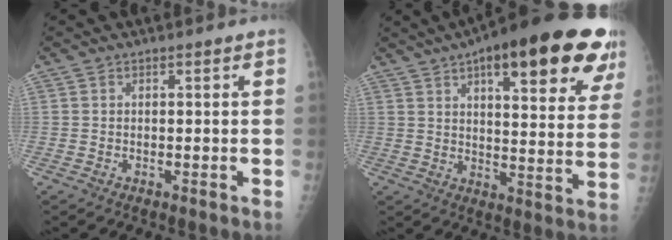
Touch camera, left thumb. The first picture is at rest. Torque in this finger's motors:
{"motor_torque": [0.76, 0.69, 1.75, -1.02, 0.16]}